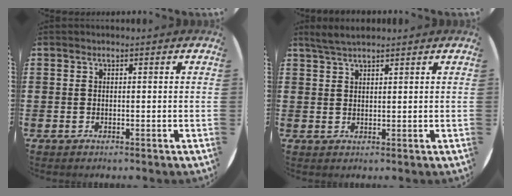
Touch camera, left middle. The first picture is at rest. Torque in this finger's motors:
{"motor_torque": [0.18, -0.14, 0.03, 0.02]}